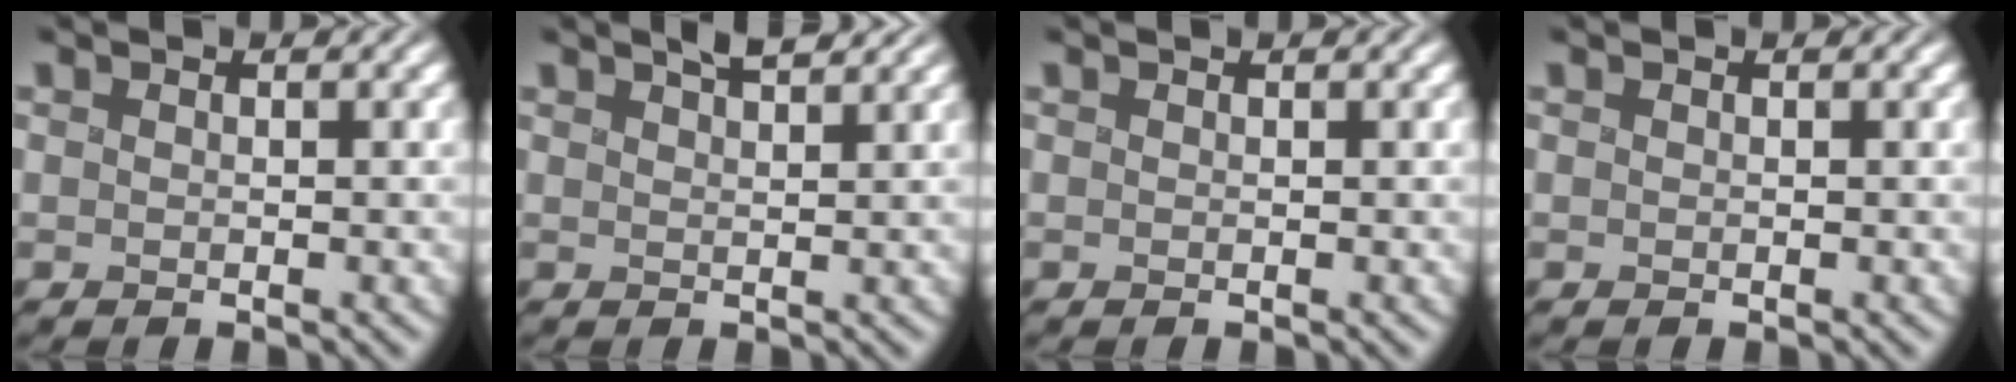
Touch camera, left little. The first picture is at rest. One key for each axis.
{"total": 2.1, "fx": 1.6, "fy": 0.4, "fz": 1.3, "tx": -0.009, "ty": 0.005, "tz": 0.025}
{"total": 0.0}
{"total": 0.0}